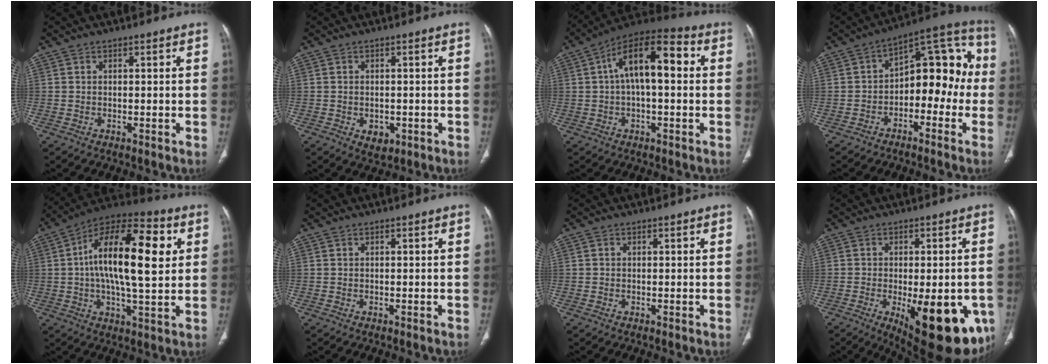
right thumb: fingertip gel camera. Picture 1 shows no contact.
{"total": 3.4, "force": [-1.1, 2.4, 2.1], "torque": [-0.021, 0.002, -0.006]}
{"total": 15.1, "force": [2.4, 6.6, 13.3], "torque": [-0.213, 0.040, 0.033]}
{"total": 14.7, "force": [-2.4, 9.0, 11.4], "torque": [-0.107, 0.061, -0.048]}
{"total": 21.4, "force": [3.8, 8.4, 19.3], "torque": [-0.301, 0.017, 0.048]}
{"total": 0.0}
{"total": 0.0}
{"total": 21.4, "force": [-7.3, 8.7, 18.2], "torque": [-0.180, -0.014, -0.077]}